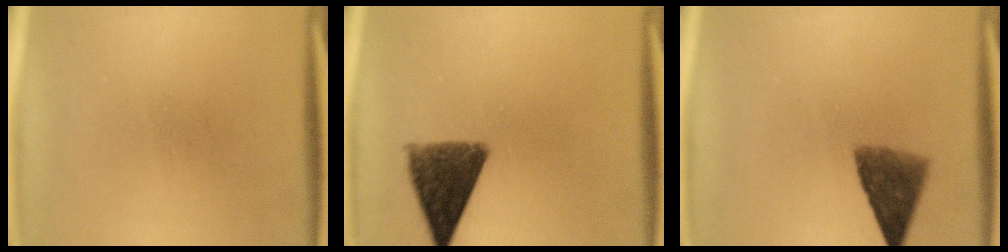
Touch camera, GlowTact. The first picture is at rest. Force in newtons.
{"total": 10.1}
{"total": 6.8}